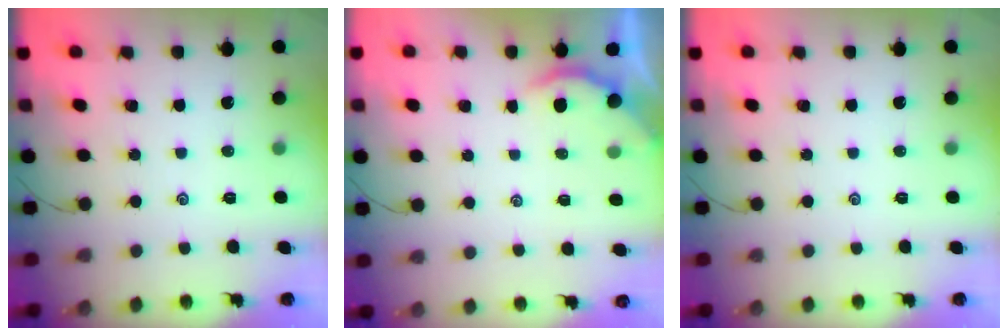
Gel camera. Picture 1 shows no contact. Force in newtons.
{"total": 1.8, "press": 1.7, "slide": 0.3}
{"total": 0.0}